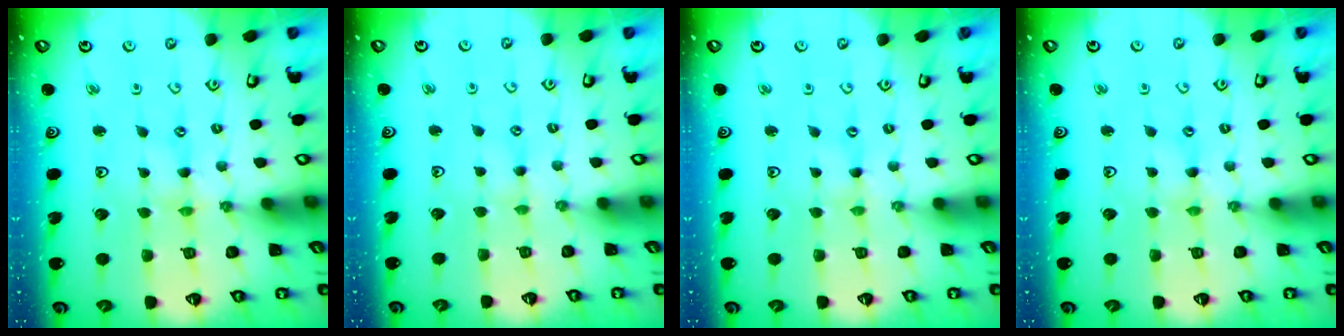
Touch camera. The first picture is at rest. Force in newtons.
{"total": 1.7, "press": 1.7, "slide": 0.3}
{"total": 0.0}
{"total": 2.1, "press": 2.1, "slide": 0.3}